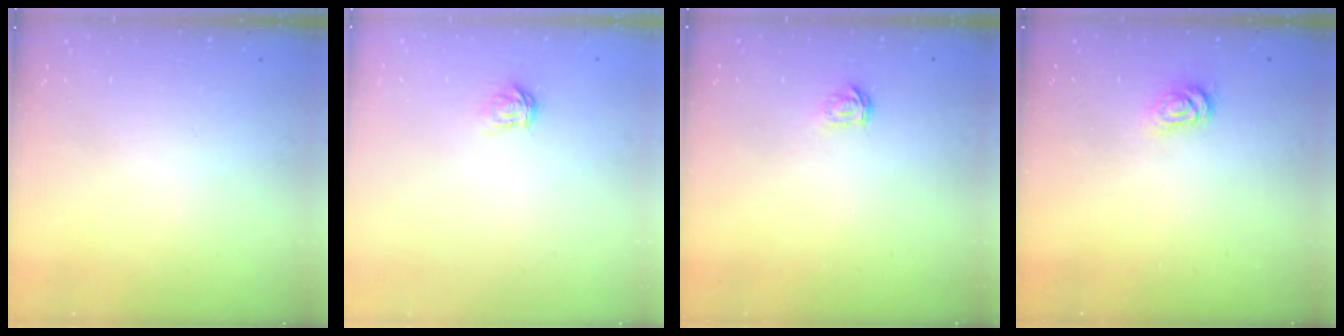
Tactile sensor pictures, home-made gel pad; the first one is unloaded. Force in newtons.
{"total": 3.4, "press": 3.4, "slide": 0.4}
{"total": 1.6, "press": 1.6, "slide": 0.2}
{"total": 2.5, "press": 2.5, "slide": 0.4}